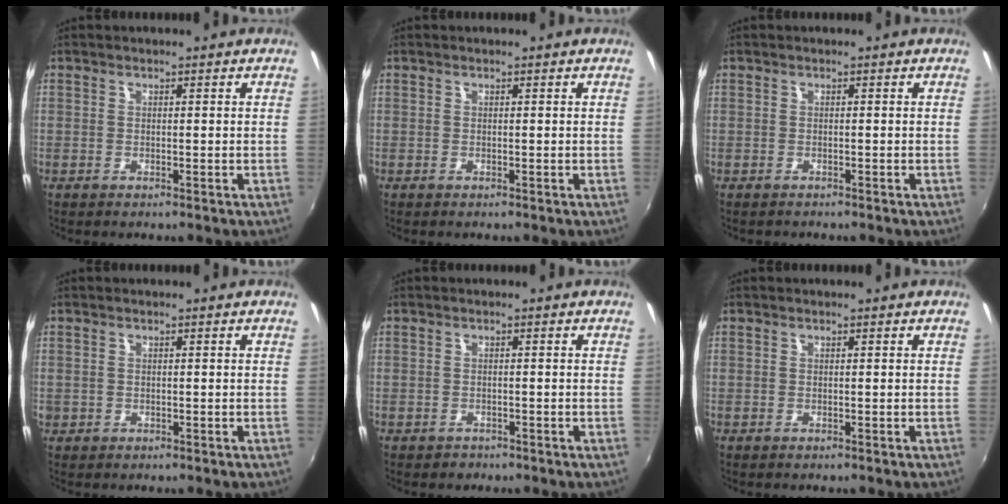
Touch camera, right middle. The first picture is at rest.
{"total": 0.0}
{"total": 0.8, "force": [-0.6, 0.4, -0.1], "torque": [0.000, -0.001, -0.012]}
{"total": 1.4, "force": [-0.3, 1.3, 0.4], "torque": [-0.007, -0.003, -0.005]}
{"total": 1.4, "force": [-0.9, 1.1, 0.1], "torque": [-0.004, 0.000, -0.013]}
{"total": 0.0}